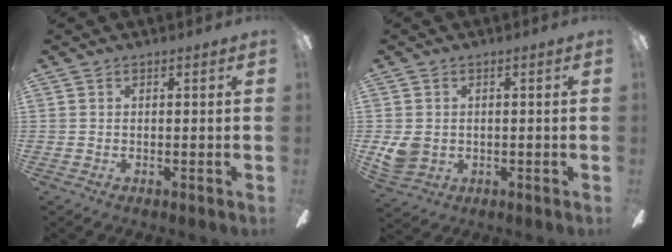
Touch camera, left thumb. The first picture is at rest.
{"total": 4.8, "force": [0.4, 4.2, 2.2], "torque": [-0.041, 0.006, 0.013]}